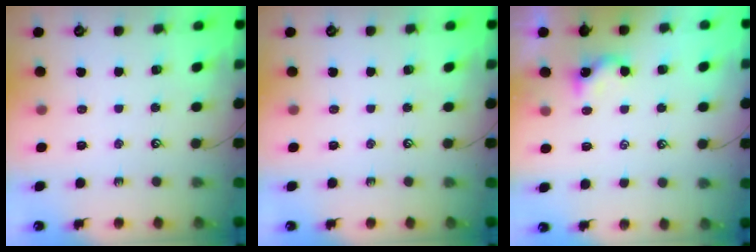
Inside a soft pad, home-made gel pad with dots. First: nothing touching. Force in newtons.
{"total": 0.0}
{"total": 1.2, "press": 1.1, "slide": 0.3}